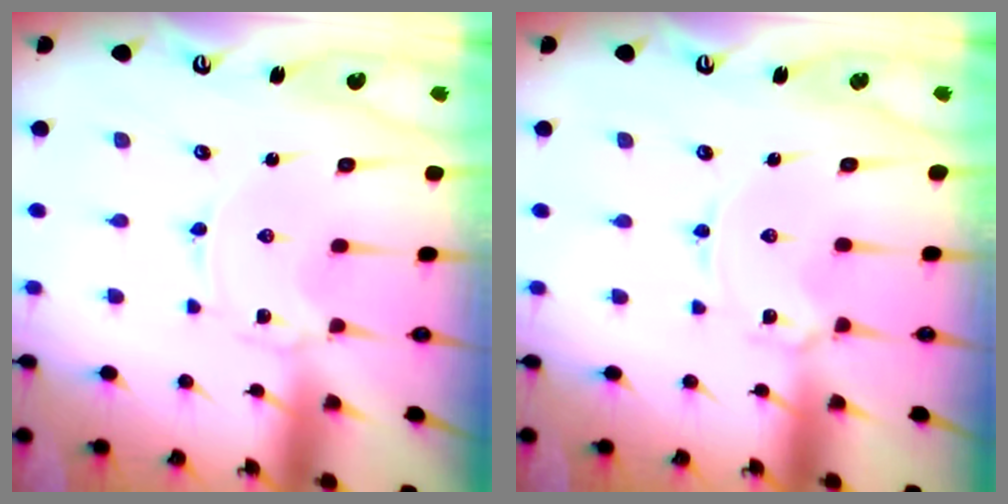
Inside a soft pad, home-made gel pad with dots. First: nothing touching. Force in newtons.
{"total": 1.8, "press": 1.7, "slide": 0.3}